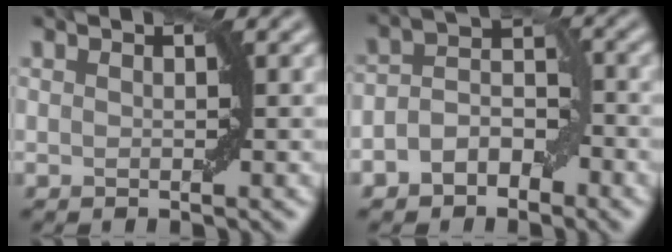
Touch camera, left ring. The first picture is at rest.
{"total": 3.9, "force": [-2.0, 2.7, 2.1], "torque": [-0.028, 0.006, -0.042]}